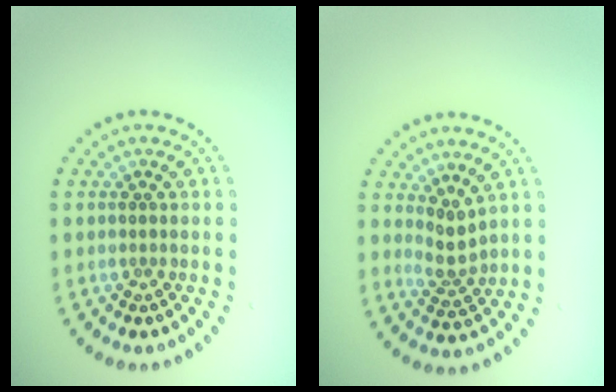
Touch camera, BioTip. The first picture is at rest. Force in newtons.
{"total": 2.1, "press": 1.4, "slide": 1.5}